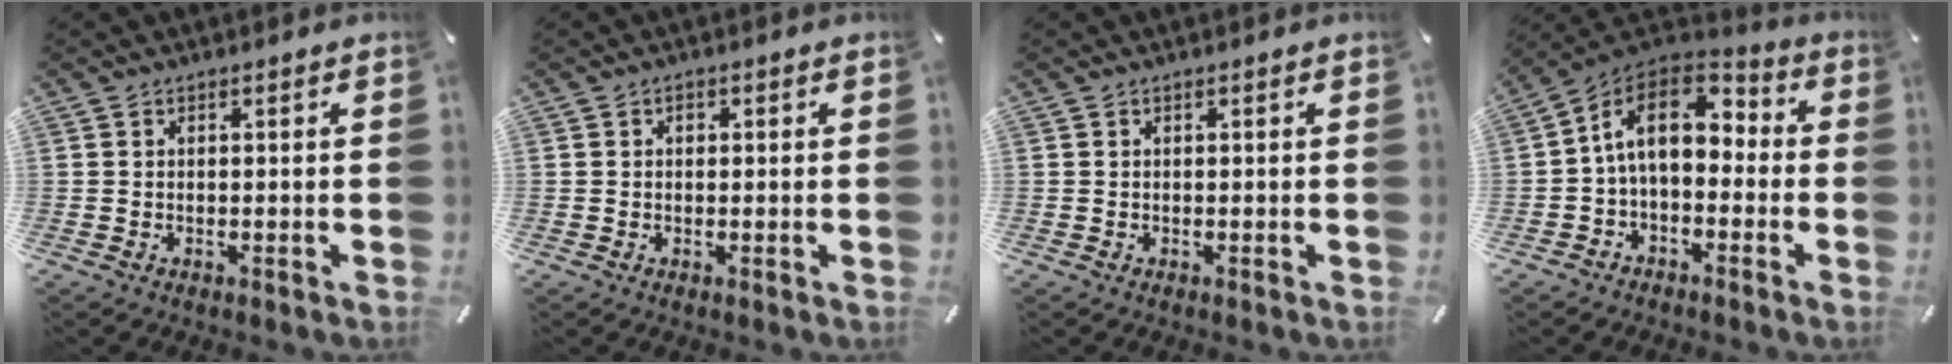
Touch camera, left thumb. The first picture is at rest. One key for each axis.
{"total": 0.8, "fx": 0.2, "fy": 0.7, "fz": 0.3, "tx": 0.002, "ty": 0.001, "tz": 0.000}
{"total": 0.0}
{"total": 12.5, "fx": 1.0, "fy": 8.1, "fz": 9.5, "tx": -0.176, "ty": 0.005, "tz": 0.016}